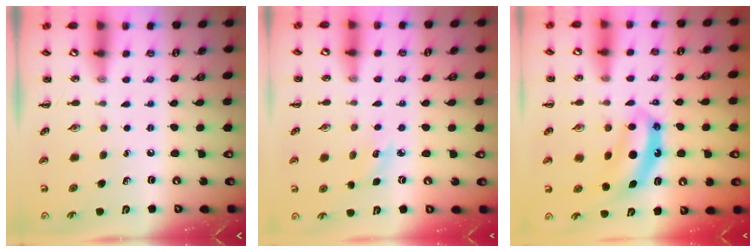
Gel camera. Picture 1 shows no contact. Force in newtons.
{"total": 3.9, "press": 3.8, "slide": 1.1}
{"total": 6.9, "press": 6.9, "slide": 0.7}